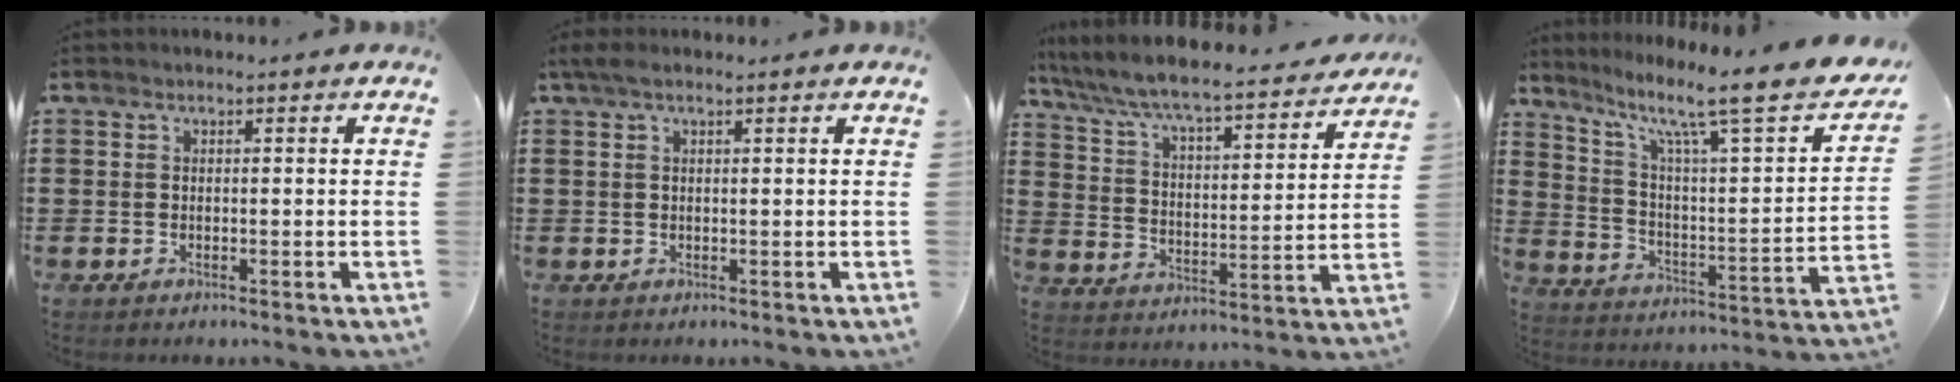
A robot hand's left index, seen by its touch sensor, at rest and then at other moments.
{"total": 1.4, "force": [0.7, 0.1, 1.2], "torque": [-0.025, -0.001, 0.014]}
{"total": 6.1, "force": [5.7, -0.1, 2.2], "torque": [-0.071, -0.048, 0.089]}
{"total": 10.3, "force": [7.8, 1.1, 6.7], "torque": [-0.137, -0.064, 0.115]}